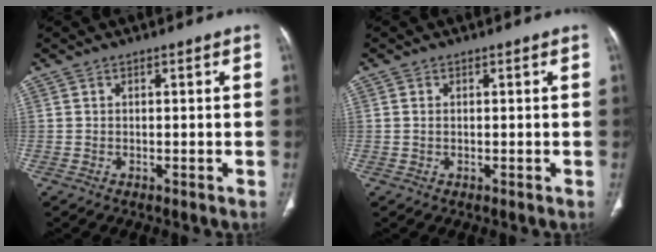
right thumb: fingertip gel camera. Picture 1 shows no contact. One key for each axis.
{"total": 0.7, "fx": 0.1, "fy": 0.5, "fz": 0.5, "tx": -0.015, "ty": 0.003, "tz": 0.003}